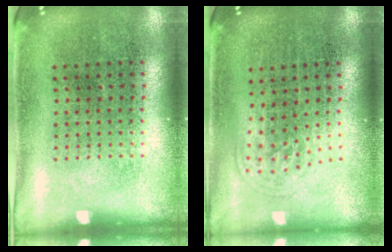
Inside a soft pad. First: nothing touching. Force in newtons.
{"total": 1.0, "press": 0.7, "slide": 0.8}